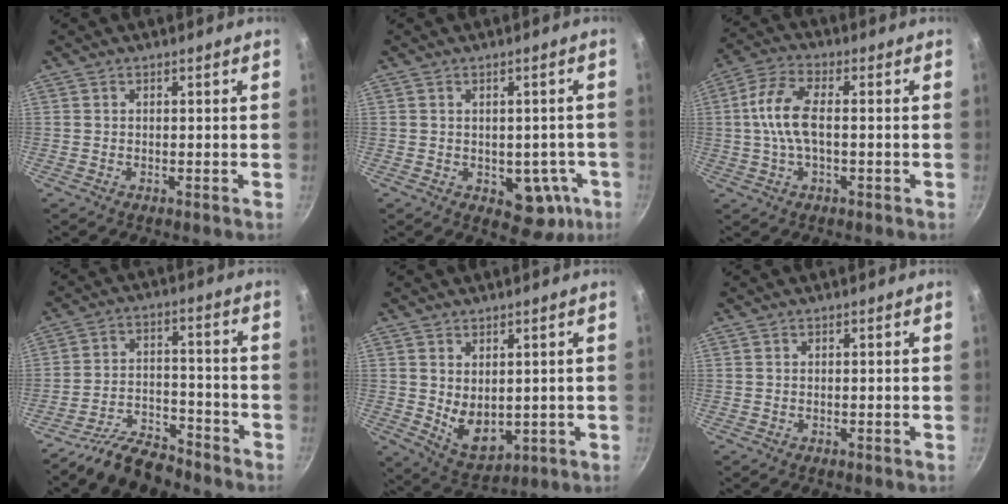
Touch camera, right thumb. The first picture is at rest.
{"total": 8.4, "force": [-2.2, 5.7, 5.7], "torque": [-0.024, 0.014, -0.017]}
{"total": 9.2, "force": [-0.1, 4.4, 8.1], "torque": [-0.167, 0.022, -0.014]}
{"total": 9.0, "force": [-7.8, 3.5, 2.9], "torque": [-0.047, 0.077, -0.139]}
{"total": 7.5, "force": [1.2, 4.9, 5.5], "torque": [-0.073, -0.025, 0.043]}
{"total": 0.0}